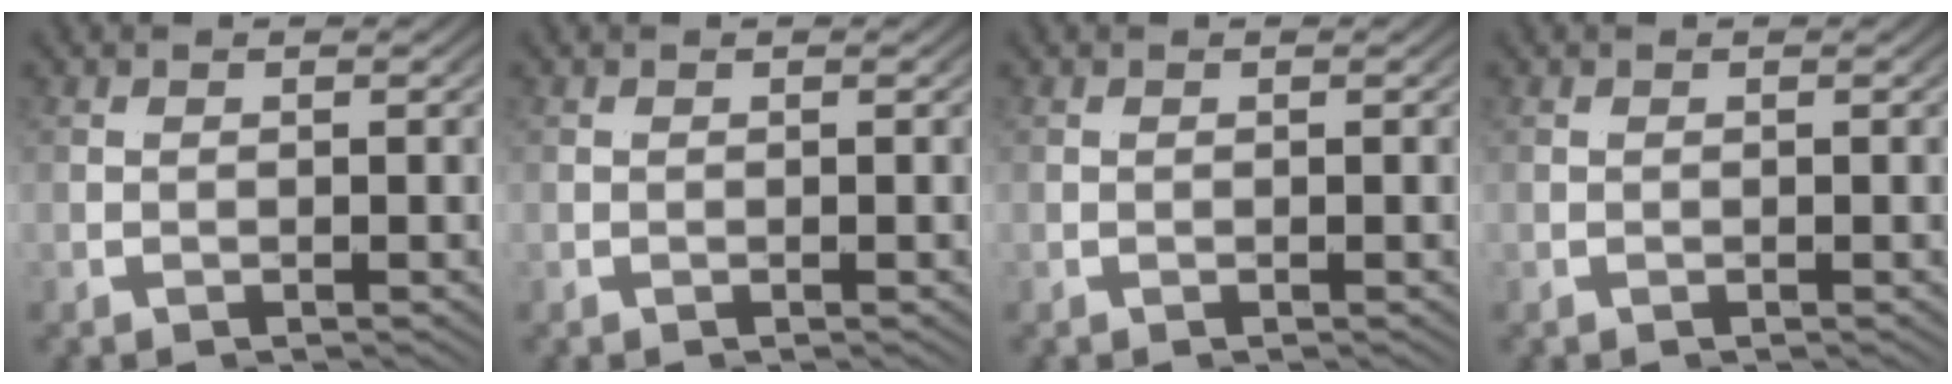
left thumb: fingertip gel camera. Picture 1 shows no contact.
{"total": 0.0}
{"total": 0.0}
{"total": 0.0}